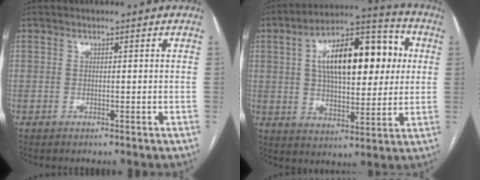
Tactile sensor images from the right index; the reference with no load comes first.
{"total": 18.1, "force": [4.0, 7.4, 16.0], "torque": [-0.257, 0.037, 0.060]}